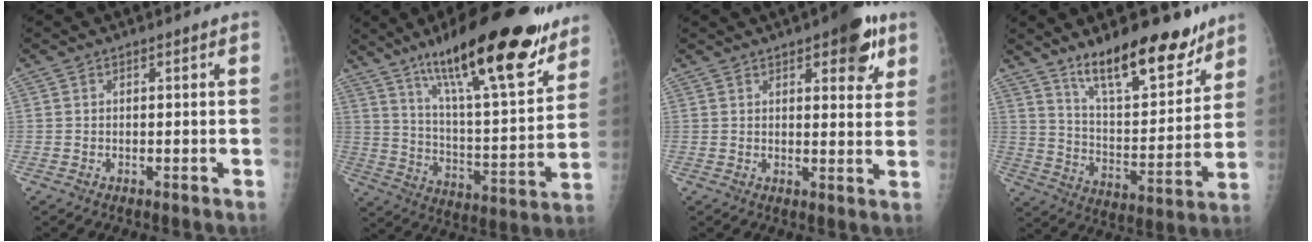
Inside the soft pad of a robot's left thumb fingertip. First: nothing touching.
{"total": 26.0, "force": [17.2, 6.4, 18.4], "torque": [-0.259, -0.068, 0.279]}
{"total": 9.1, "force": [4.9, 3.5, 6.9], "torque": [-0.063, -0.017, 0.058]}
{"total": 17.8, "force": [12.9, 6.2, 10.6], "torque": [-0.118, -0.092, 0.216]}